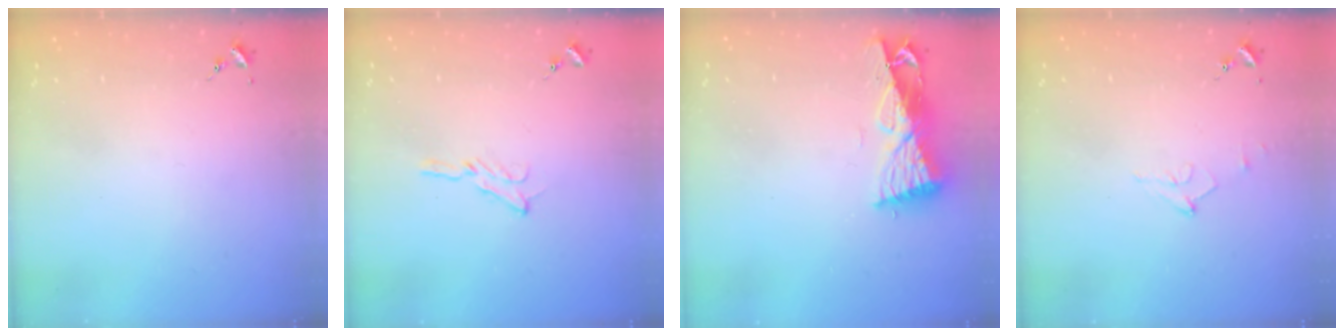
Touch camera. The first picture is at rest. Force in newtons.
{"total": 5.3, "press": 5.2, "slide": 0.5}
{"total": 9.6, "press": 9.5, "slide": 1.2}
{"total": 6.5, "press": 6.5, "slide": 0.8}